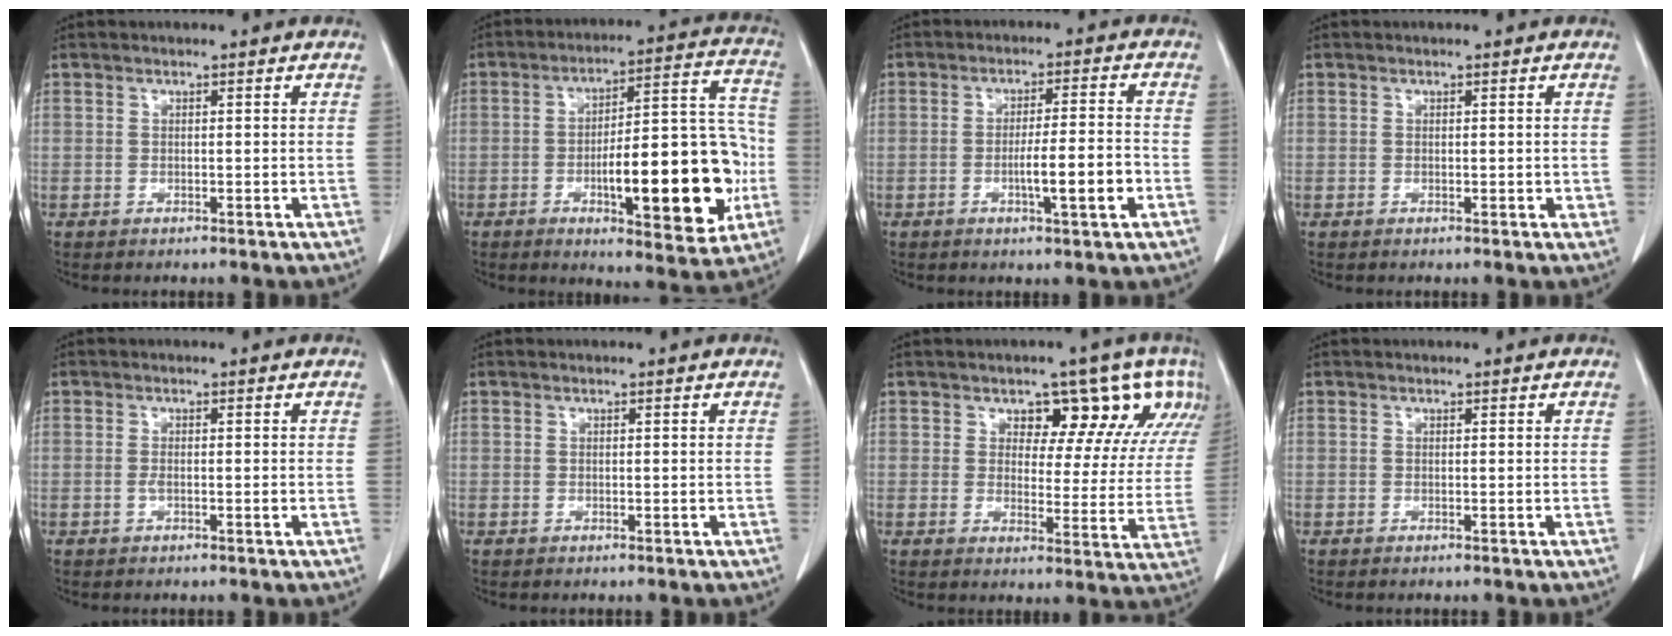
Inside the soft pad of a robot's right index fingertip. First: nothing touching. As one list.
[{"total": 20.1, "force": [-4.8, 5.3, 18.7], "torque": [-0.249, 0.026, -0.060]}, {"total": 7.0, "force": [-2.3, 0.2, 6.7], "torque": [-0.105, -0.001, -0.035]}, {"total": 0.7, "force": [0.0, 0.5, 0.5], "torque": [-0.006, 0.000, 0.001]}, {"total": 1.0, "force": [-0.4, 0.2, 0.9], "torque": [-0.015, 0.001, -0.006]}, {"total": 0.0}, {"total": 12.9, "force": [7.5, 7.0, 7.8], "torque": [-0.071, 0.007, 0.077]}, {"total": 0.0}]